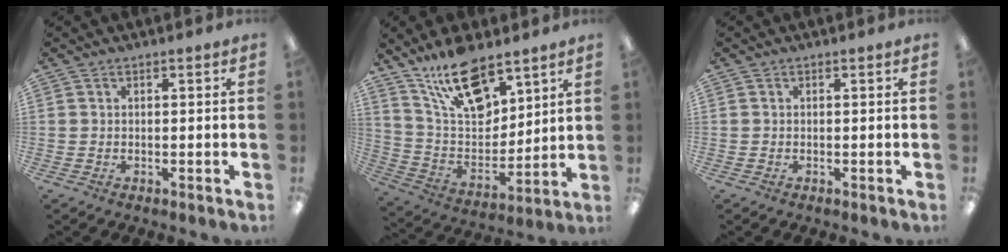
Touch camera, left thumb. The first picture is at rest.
{"total": 18.4, "force": [12.6, 8.4, 10.5], "torque": [-0.189, -0.062, 0.223]}
{"total": 0.0}